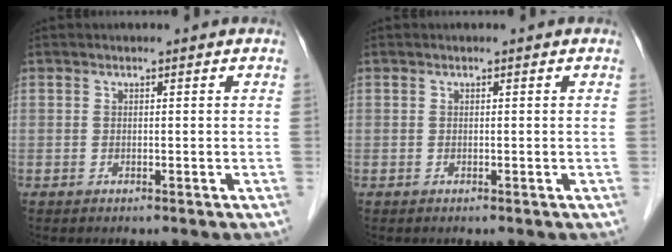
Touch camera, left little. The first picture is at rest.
{"total": 0.0}